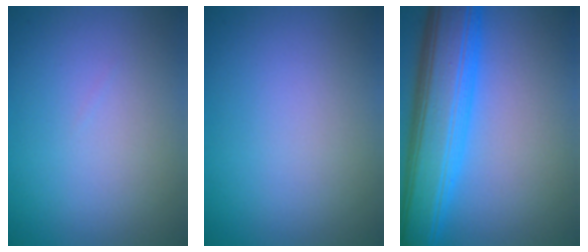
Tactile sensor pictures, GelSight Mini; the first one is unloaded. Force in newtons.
{"total": 0.0}
{"total": 9.3, "press": 9.3, "slide": 0.2}